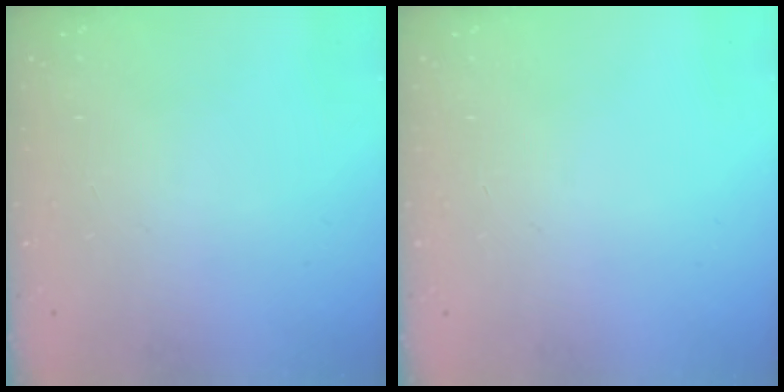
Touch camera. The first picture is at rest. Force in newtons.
{"total": 0.0}